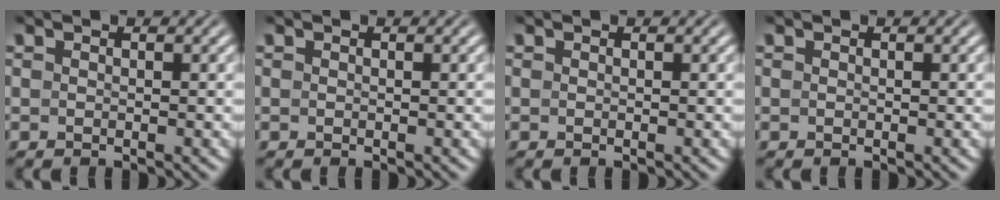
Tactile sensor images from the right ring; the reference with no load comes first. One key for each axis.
{"total": 0.0}
{"total": 0.0}
{"total": 0.0}